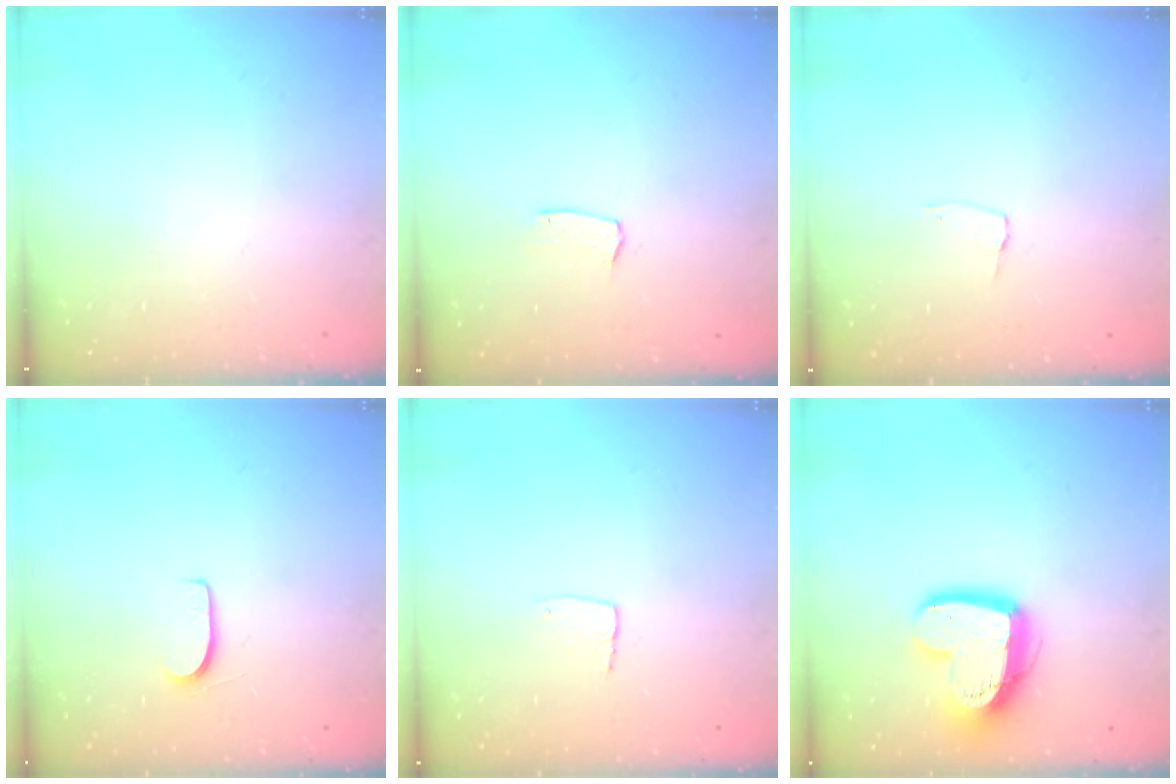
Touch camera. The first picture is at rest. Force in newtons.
{"total": 3.6, "press": 3.6, "slide": 0.3}
{"total": 2.7, "press": 2.7, "slide": 0.3}
{"total": 5.8, "press": 5.8, "slide": 0.4}
{"total": 4.0, "press": 4.0, "slide": 0.3}
{"total": 15.5, "press": 15.4, "slide": 1.4}